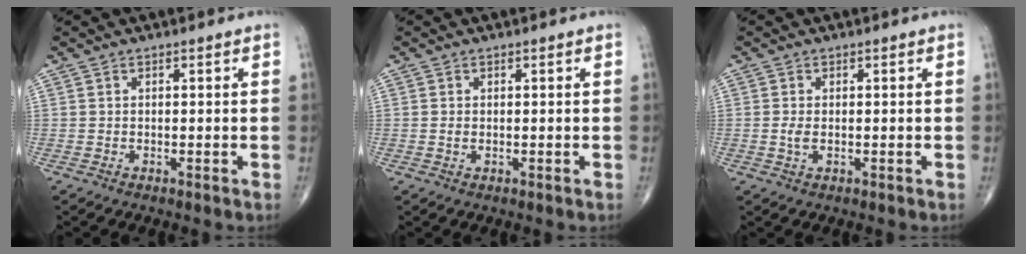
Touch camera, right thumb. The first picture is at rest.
{"total": 0.9, "force": [0.0, 0.6, 0.7], "torque": [-0.014, 0.000, 0.001]}
{"total": 1.8, "force": [-0.2, 1.0, 1.5], "torque": [-0.035, -0.003, -0.004]}